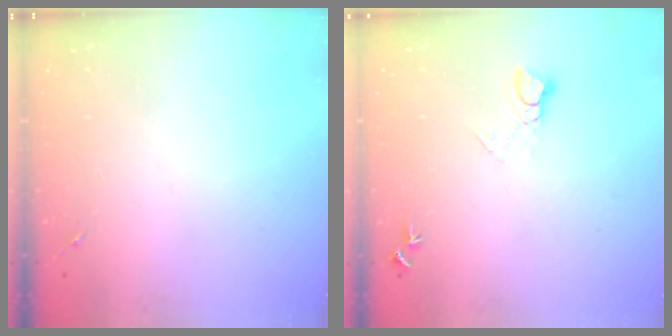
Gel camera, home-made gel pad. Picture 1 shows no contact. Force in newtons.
{"total": 5.5, "press": 5.5, "slide": 0.5}